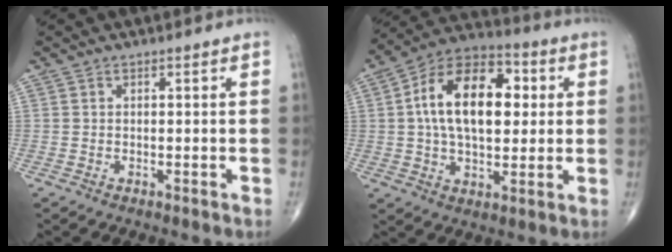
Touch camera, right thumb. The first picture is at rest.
{"total": 18.6, "force": [3.0, 10.7, 15.0], "torque": [-0.228, 0.017, 0.043]}